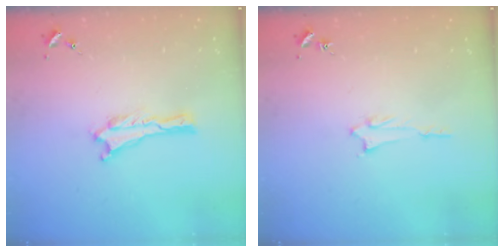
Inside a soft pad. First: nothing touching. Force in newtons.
{"total": 1.2, "press": 1.2, "slide": 0.1}